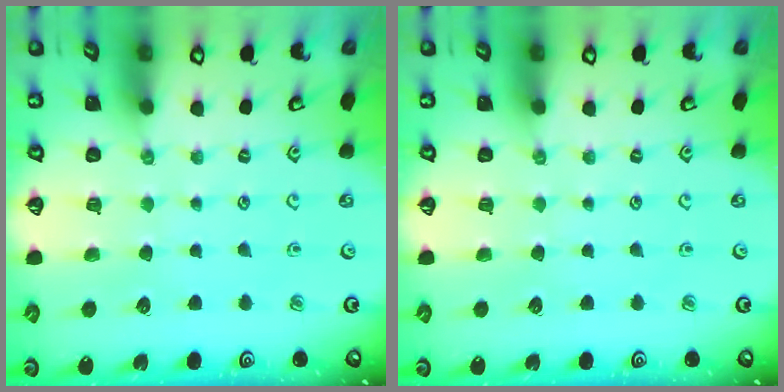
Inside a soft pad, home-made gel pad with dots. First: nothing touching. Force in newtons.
{"total": 0.0}